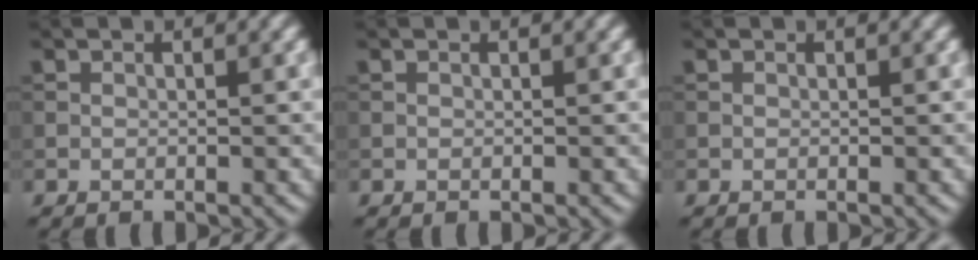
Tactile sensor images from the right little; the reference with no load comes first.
{"total": 0.0}
{"total": 0.0}